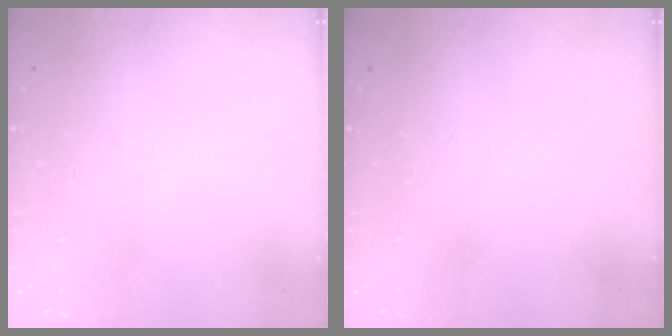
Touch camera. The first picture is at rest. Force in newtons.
{"total": 0.0}